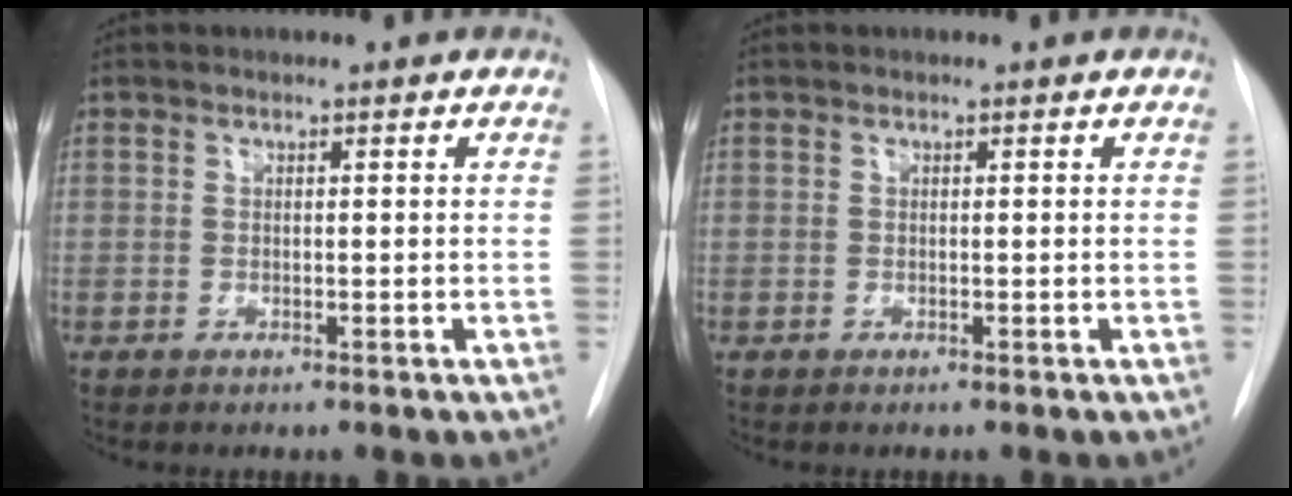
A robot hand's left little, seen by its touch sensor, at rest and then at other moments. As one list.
[{"total": 0.0}]